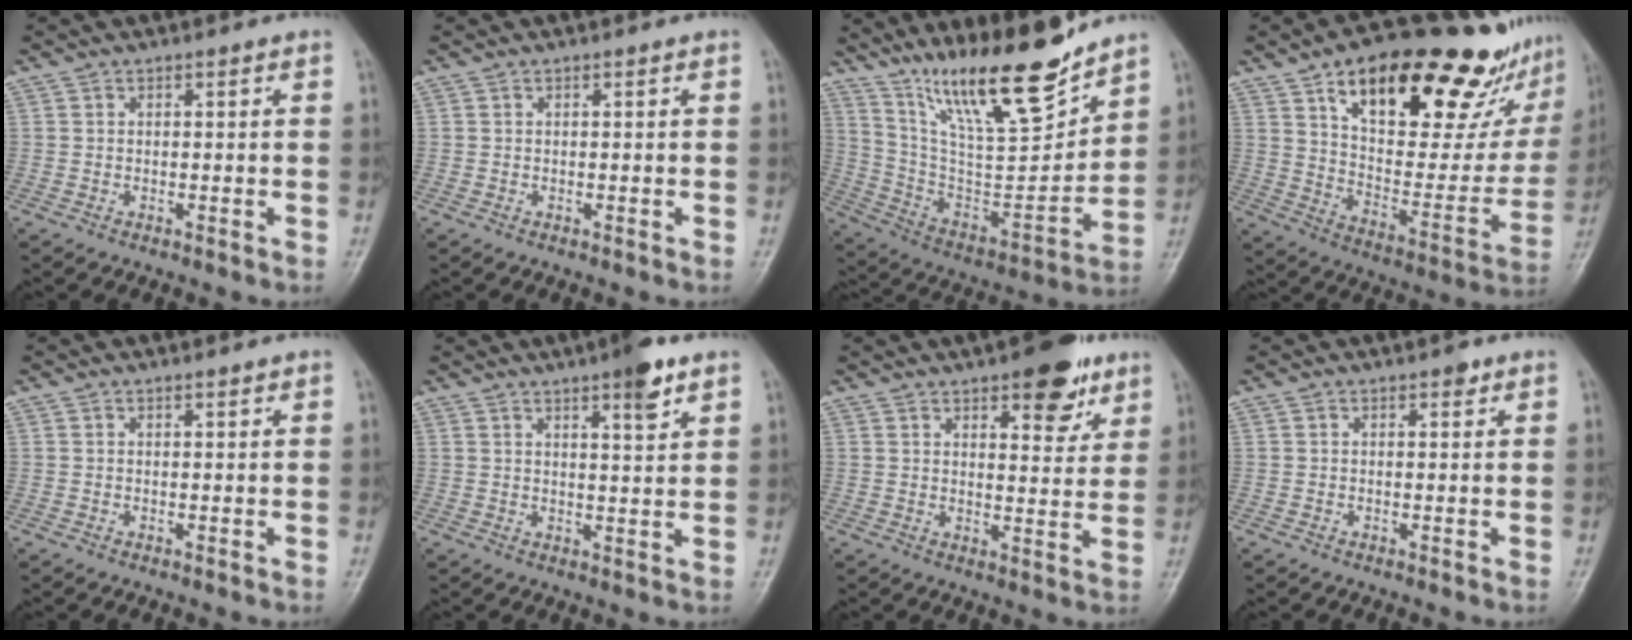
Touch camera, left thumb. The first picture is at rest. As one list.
[{"total": 0.0}, {"total": 21.7, "force": [16.1, 4.8, 13.7], "torque": [-0.193, -0.089, 0.290]}, {"total": 32.1, "force": [19.5, 12.7, 22.1], "torque": [-0.277, -0.044, 0.301]}, {"total": 0.6, "force": [0.5, 0.2, 0.4], "torque": [-0.008, -0.003, 0.007]}, {"total": 6.4, "force": [4.0, 1.3, 4.8], "torque": [-0.062, -0.021, 0.055]}, {"total": 10.8, "force": [6.5, 4.4, 7.4], "torque": [-0.065, -0.031, 0.087]}, {"total": 1.4, "force": [0.8, 0.7, 0.8], "torque": [-0.004, -0.001, 0.008]}]